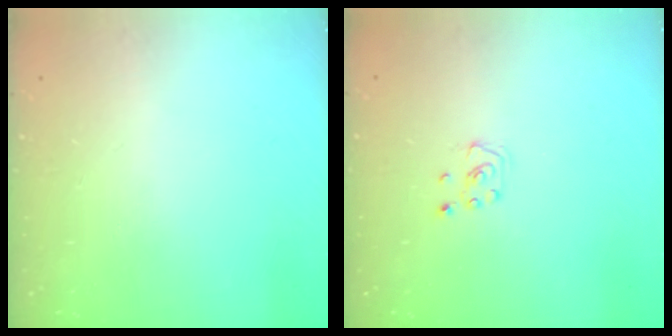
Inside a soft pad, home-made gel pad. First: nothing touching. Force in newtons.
{"total": 3.0, "press": 2.9, "slide": 0.3}